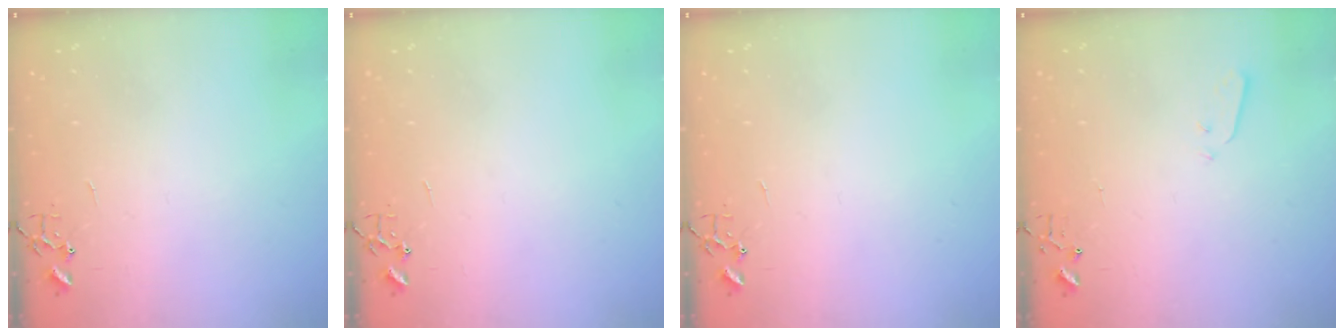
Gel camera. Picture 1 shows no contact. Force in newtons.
{"total": 0.0}
{"total": 0.0}
{"total": 3.1, "press": 3.1, "slide": 0.7}